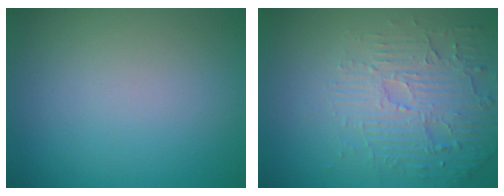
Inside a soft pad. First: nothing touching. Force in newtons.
{"total": 5.6, "press": 3.7, "slide": 4.2}